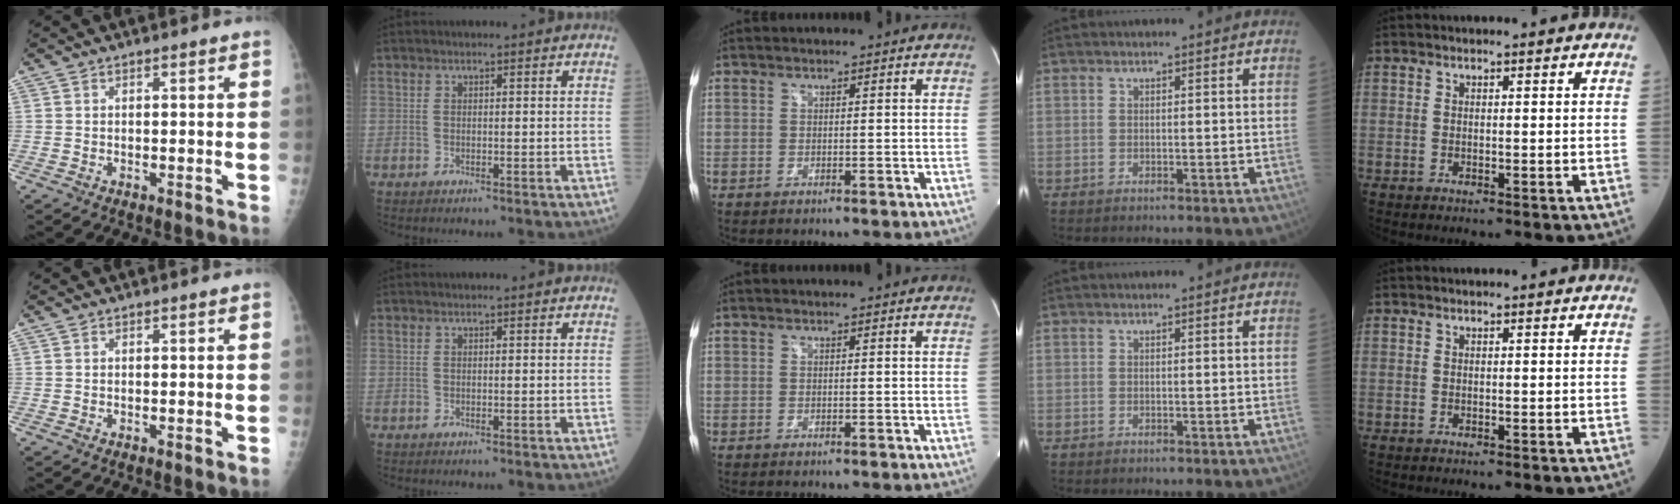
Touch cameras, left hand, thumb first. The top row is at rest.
{}